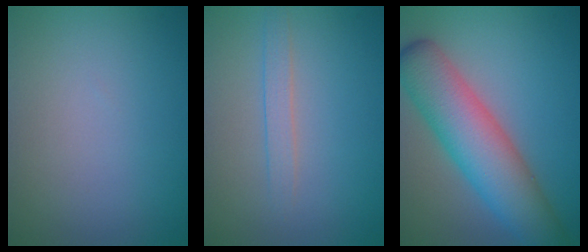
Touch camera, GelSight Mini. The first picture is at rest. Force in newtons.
{"total": 1.5, "press": 1.5, "slide": 0.1}
{"total": 8.2, "press": 8.2, "slide": 0.2}